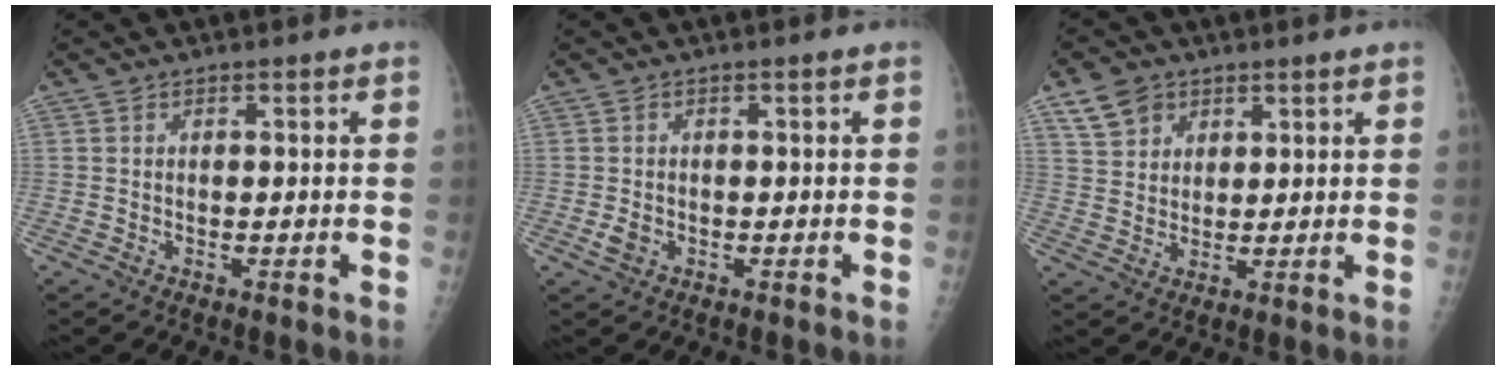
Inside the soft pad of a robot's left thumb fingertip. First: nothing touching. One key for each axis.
{"total": 1.9, "fx": -0.6, "fy": 1.5, "fz": 1.1, "tx": -0.017, "ty": 0.001, "tz": -0.008}
{"total": 6.0, "fx": 3.5, "fy": 4.4, "fz": 2.1, "tx": -0.022, "ty": -0.013, "tz": 0.070}